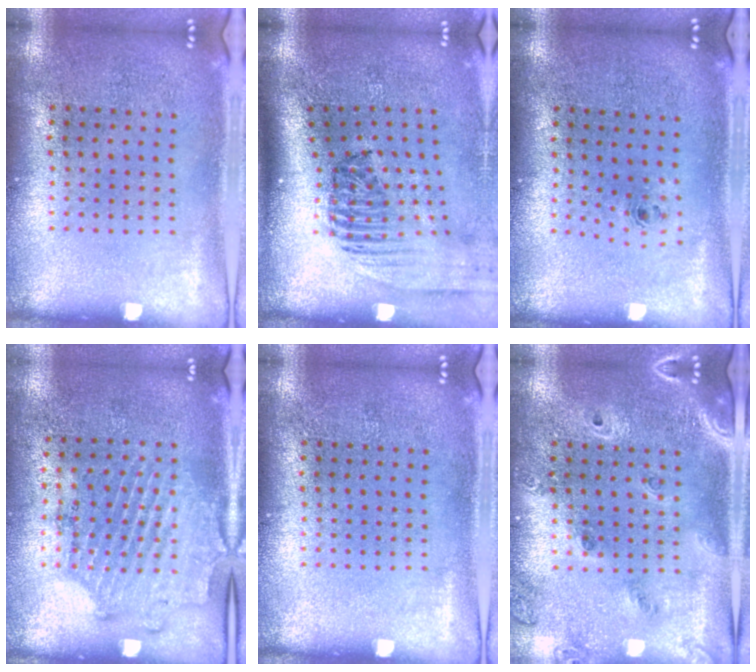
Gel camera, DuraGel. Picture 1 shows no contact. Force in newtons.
{"total": 2.4, "press": 1.6, "slide": 1.7}
{"total": 0.7, "press": 0.4, "slide": 0.6}
{"total": 1.7, "press": 1.4, "slide": 0.9}
{"total": 0.0}
{"total": 1.7, "press": 1.5, "slide": 0.7}